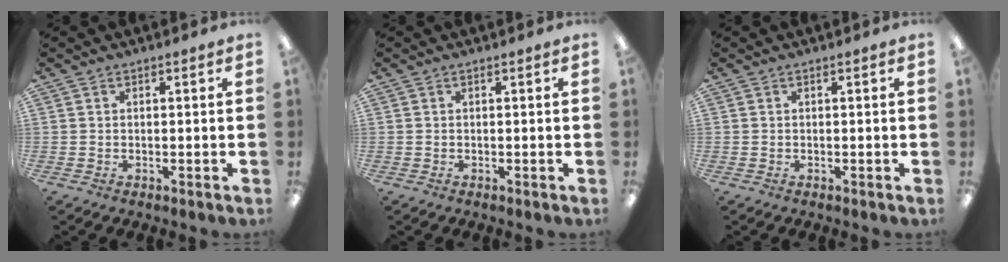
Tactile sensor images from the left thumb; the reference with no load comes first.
{"total": 0.0}
{"total": 0.0}